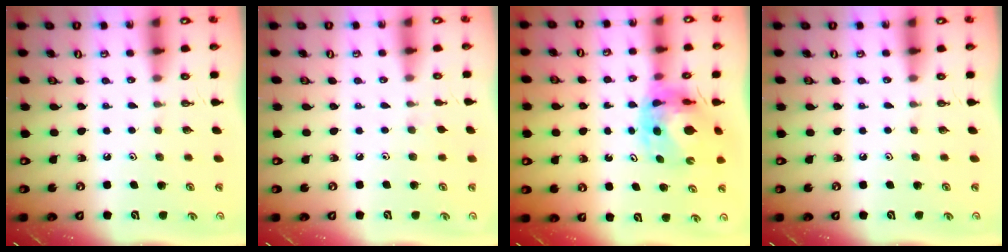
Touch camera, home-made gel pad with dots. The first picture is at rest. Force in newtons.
{"total": 3.1, "press": 3.1, "slide": 0.6}
{"total": 11.2, "press": 11.1, "slide": 1.2}
{"total": 0.0}